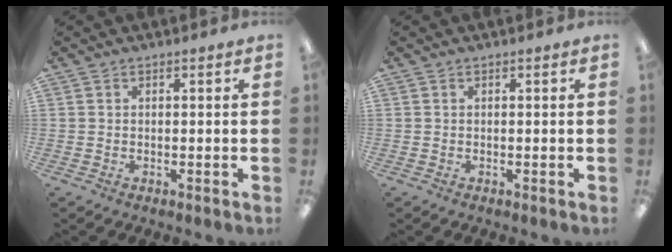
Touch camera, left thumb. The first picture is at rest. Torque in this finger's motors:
{"motor_torque": [0.00, 0.00, 0.15, -0.13, 0.00]}